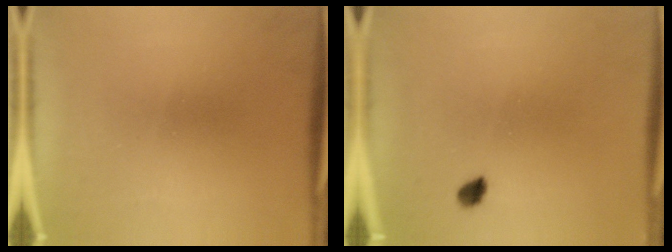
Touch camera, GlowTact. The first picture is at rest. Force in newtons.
{"total": 1.6}